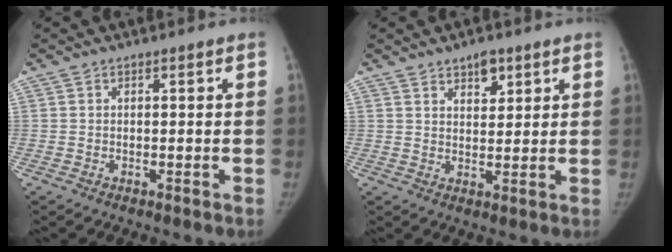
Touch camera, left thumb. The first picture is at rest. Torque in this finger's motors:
{"motor_torque": [-0.12, 0.11, -0.21, 0.07, -0.06]}